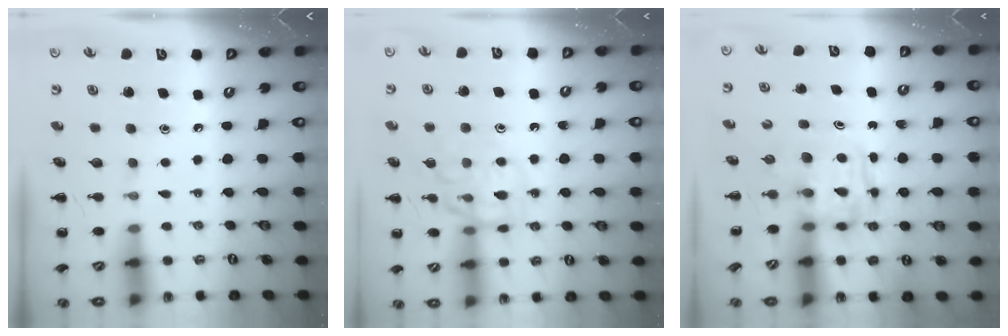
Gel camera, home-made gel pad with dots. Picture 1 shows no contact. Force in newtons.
{"total": 11.7, "press": 11.6, "slide": 1.1}
{"total": 3.6, "press": 3.5, "slide": 0.3}